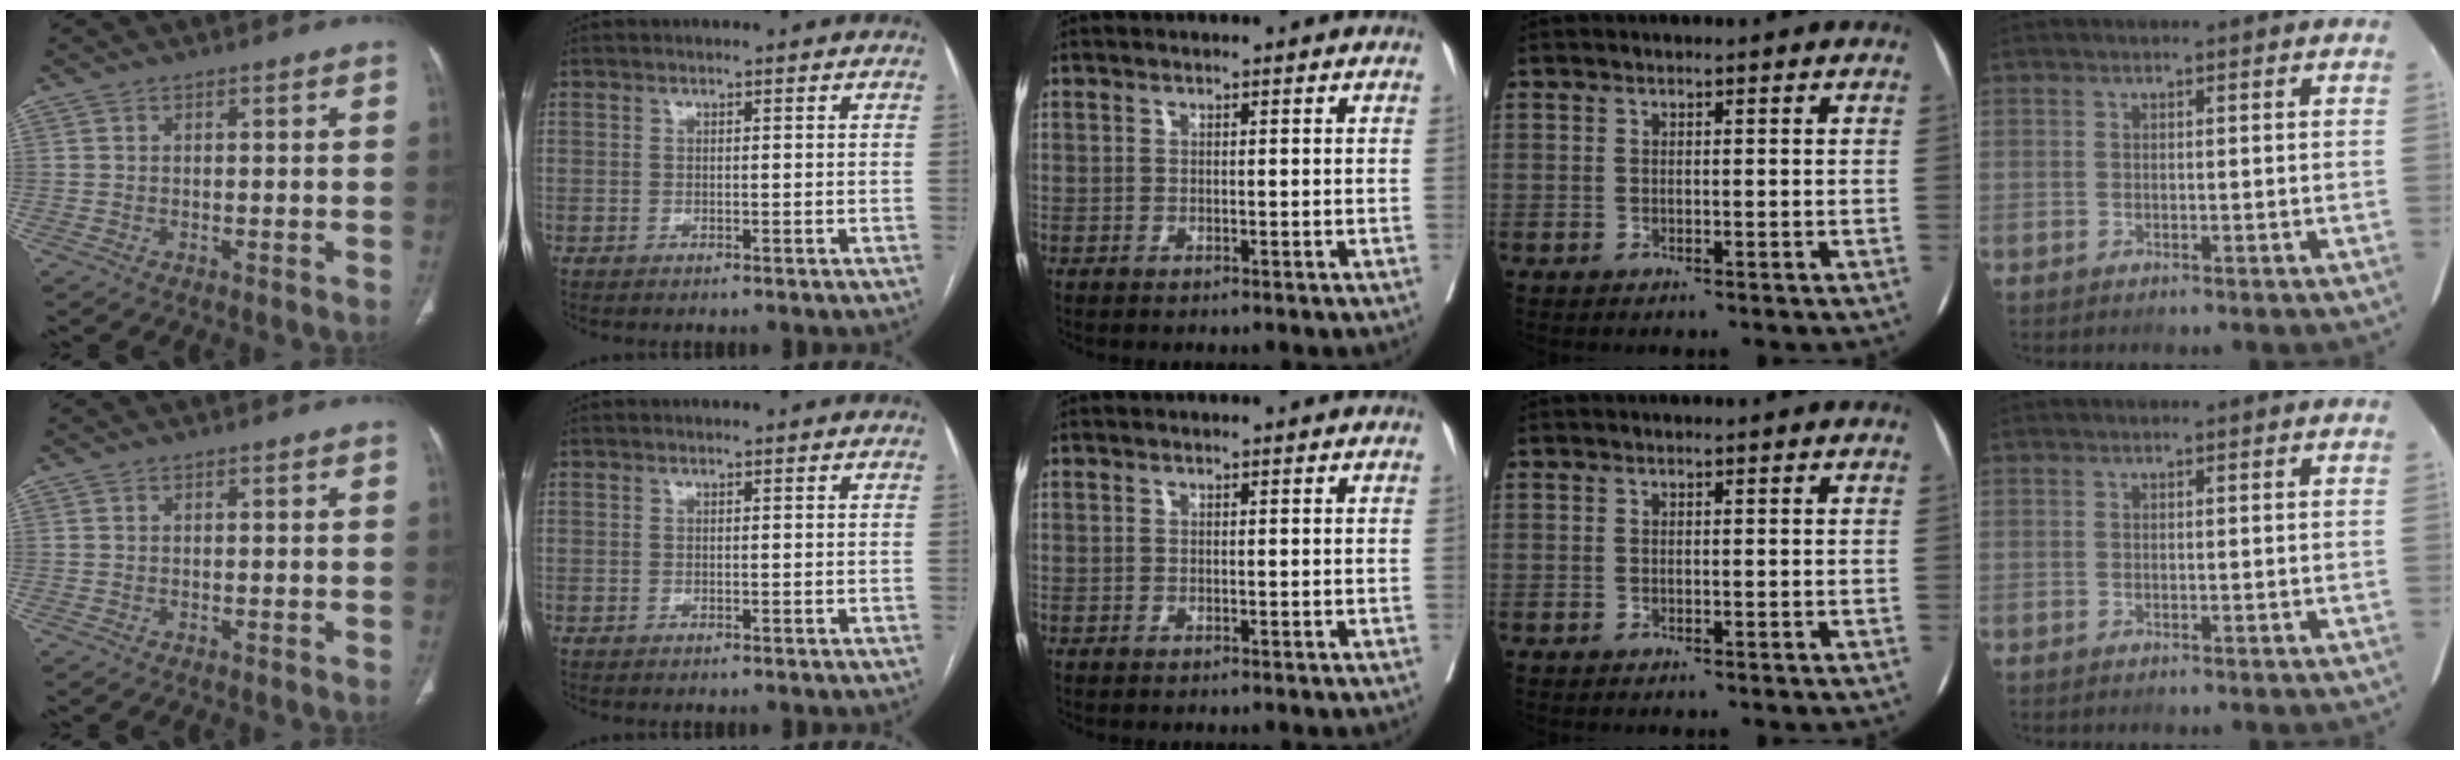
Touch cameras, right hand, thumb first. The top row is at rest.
{}